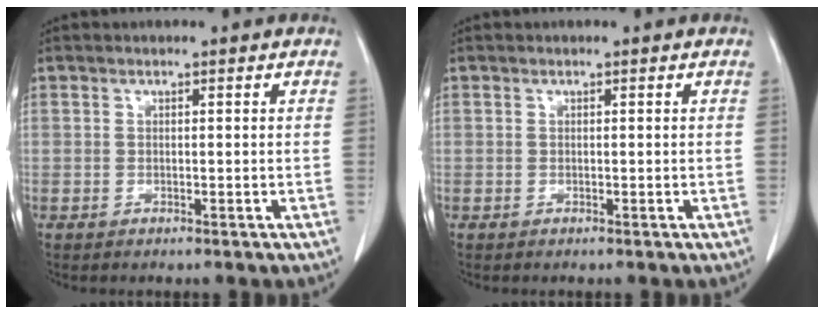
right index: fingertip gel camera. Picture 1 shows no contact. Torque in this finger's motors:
{"motor_torque": [0.00, 0.00, 0.00, 0.00]}